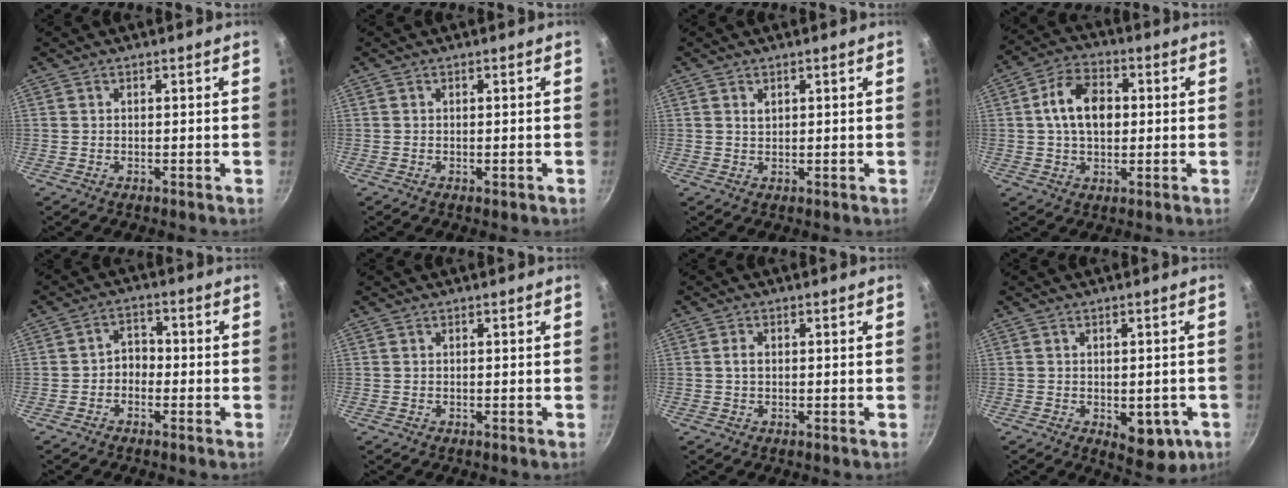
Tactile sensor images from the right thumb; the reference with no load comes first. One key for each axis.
{"total": 0.9, "fx": -0.3, "fy": 0.3, "fz": 0.8, "tx": -0.010, "ty": 0.001, "tz": -0.005}
{"total": 1.2, "fx": 0.6, "fy": 0.7, "fz": 0.7, "tx": -0.012, "ty": 0.002, "tz": 0.013}
{"total": 10.5, "fx": 1.1, "fy": 7.0, "fz": 7.8, "tx": -0.112, "ty": 0.016, "tz": 0.009}
{"total": 3.5, "fx": -1.3, "fy": 2.7, "fz": 1.8, "tx": -0.008, "ty": 0.022, "tz": -0.030}
{"total": 0.0}
{"total": 1.5, "fx": 0.1, "fy": 1.0, "fz": 1.1, "tx": -0.020, "ty": 0.005, "tz": 0.002}
{"total": 8.2, "fx": -2.5, "fy": 4.4, "fz": 6.4, "tx": -0.050, "ty": 0.002, "tz": -0.022}